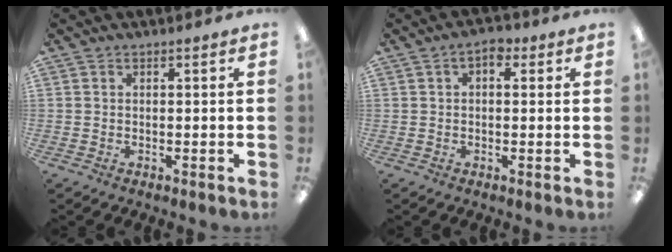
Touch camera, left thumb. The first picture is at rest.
{"total": 3.7, "force": [1.1, 2.1, 2.8], "torque": [-0.032, 0.001, 0.013]}